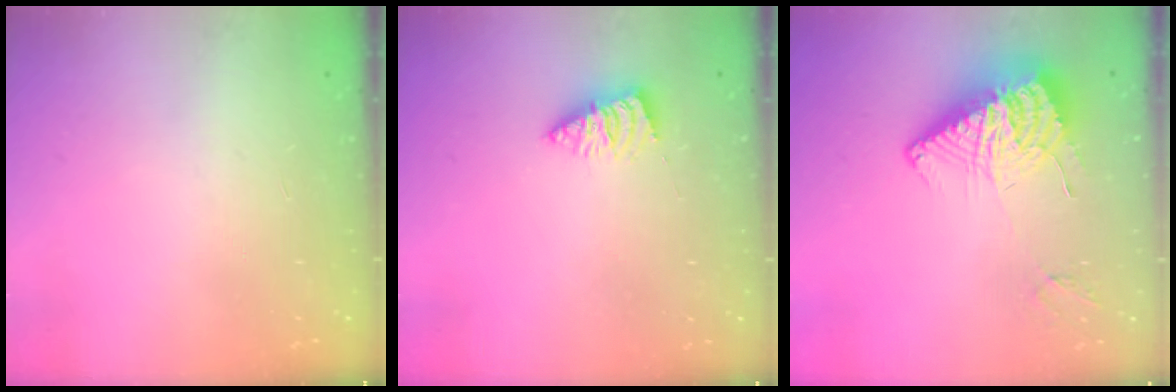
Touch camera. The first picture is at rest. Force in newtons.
{"total": 2.3, "press": 2.3, "slide": 0.4}
{"total": 12.7, "press": 12.6, "slide": 1.6}